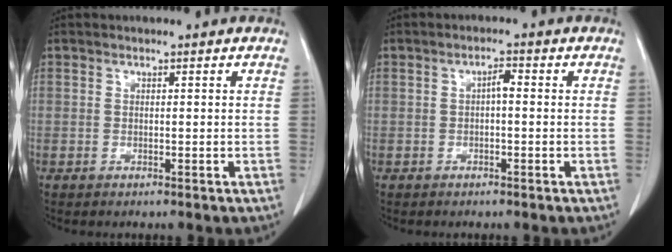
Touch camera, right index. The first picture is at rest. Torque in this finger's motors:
{"motor_torque": [0.55, -0.15, 0.23, 0.07]}